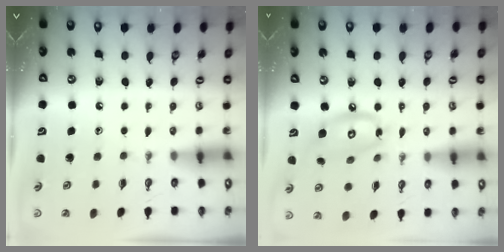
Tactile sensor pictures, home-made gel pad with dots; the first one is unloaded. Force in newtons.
{"total": 11.9, "press": 11.9, "slide": 0.8}